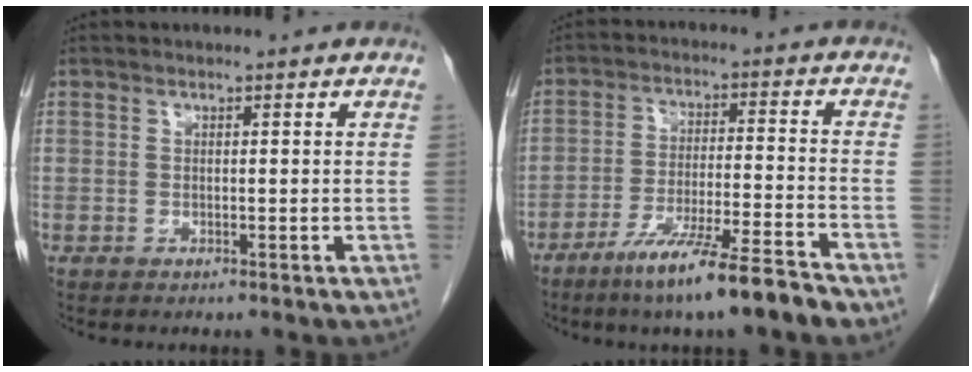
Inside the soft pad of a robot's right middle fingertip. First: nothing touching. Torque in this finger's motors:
{"motor_torque": [1.25, -0.89, 0.44, 0.13]}